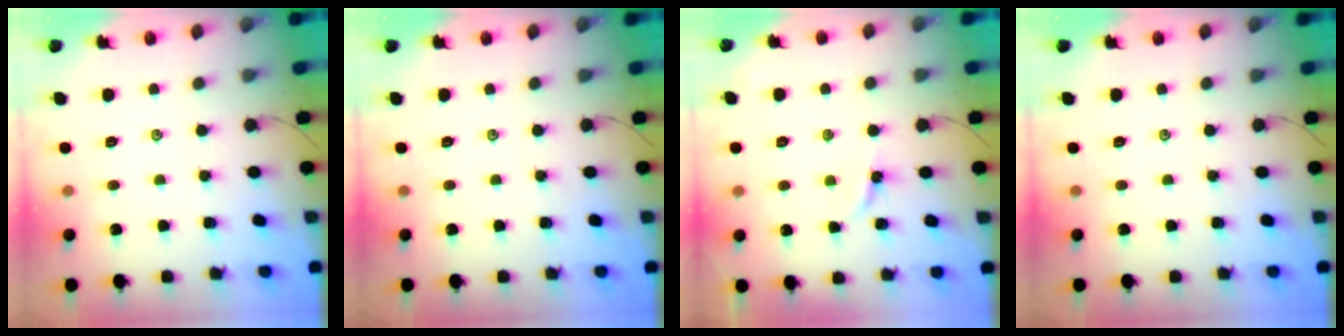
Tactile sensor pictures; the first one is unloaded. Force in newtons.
{"total": 0.0}
{"total": 3.1, "press": 3.1, "slide": 0.5}
{"total": 0.0}